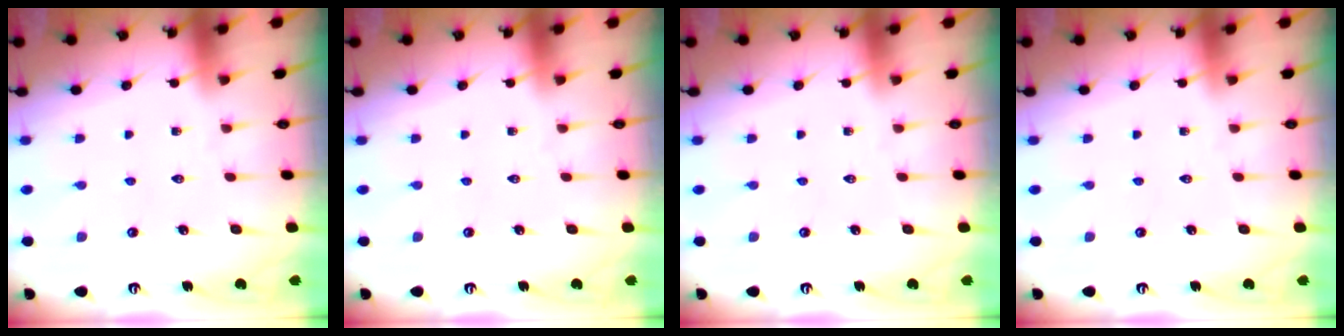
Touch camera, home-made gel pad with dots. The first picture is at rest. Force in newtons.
{"total": 0.0}
{"total": 0.0}
{"total": 0.0}